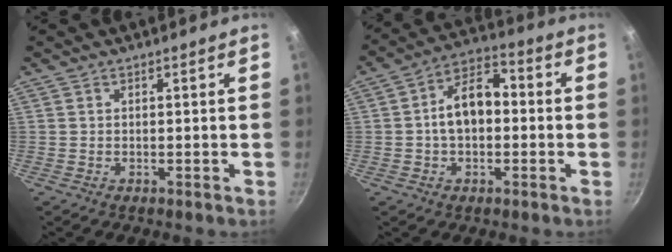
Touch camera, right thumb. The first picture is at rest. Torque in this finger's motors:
{"motor_torque": [-0.72, 0.84, 0.87, -0.07, 0.05]}